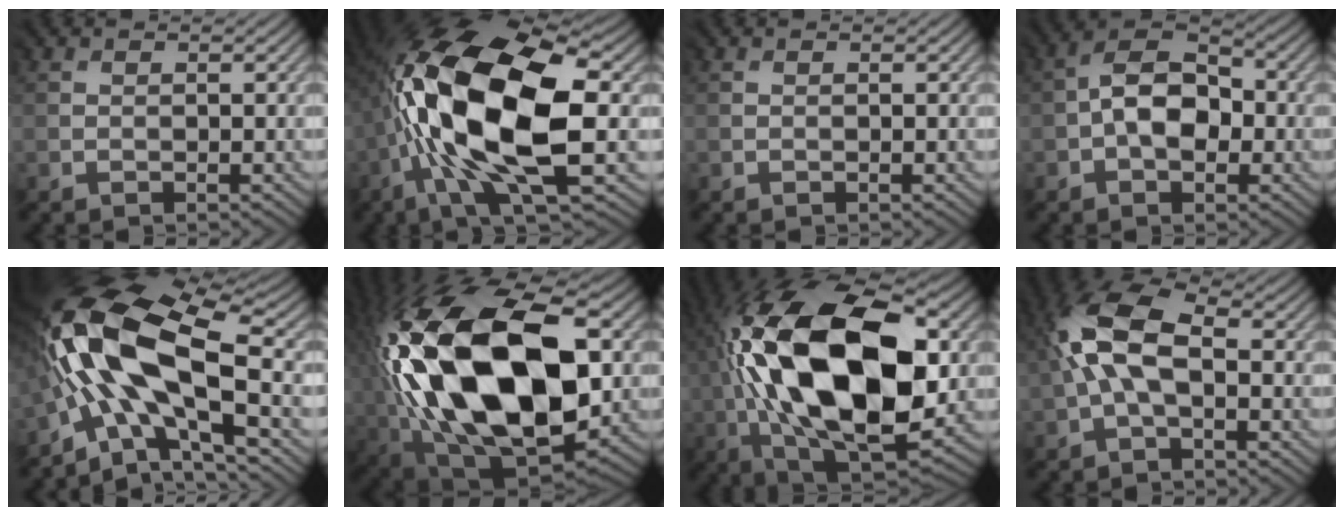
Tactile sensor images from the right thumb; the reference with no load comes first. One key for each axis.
{"total": 18.6, "fx": 0.2, "fy": 8.2, "fz": 16.7, "tx": -0.352, "ty": 0.014, "tz": -0.010}
{"total": 0.0}
{"total": 8.2, "fx": -0.6, "fy": 5.2, "fz": 6.3, "tx": -0.108, "ty": 0.021, "tz": -0.021}
{"total": 16.7, "fx": -1.5, "fy": 7.8, "fz": 14.7, "tx": -0.292, "ty": 0.014, "tz": -0.037}
{"total": 21.1, "fx": 0.4, "fy": 12.4, "fz": 17.0, "tx": -0.395, "ty": -0.028, "tz": 0.011}
{"total": 20.9, "fx": 1.5, "fy": 10.8, "fz": 17.9, "tx": -0.384, "ty": 0.004, "tz": 0.010}
{"total": 8.9, "fx": 0.6, "fy": 4.6, "fz": 7.6, "tx": -0.173, "ty": 0.024, "tz": 0.004}